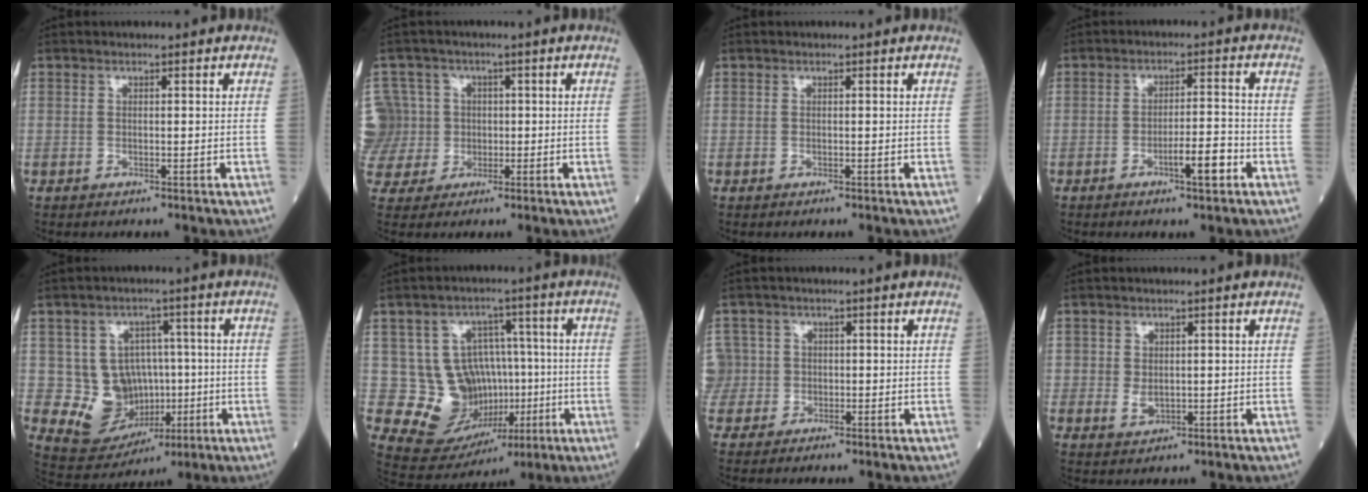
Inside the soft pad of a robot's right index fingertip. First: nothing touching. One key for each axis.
{"total": 11.3, "fx": 0.2, "fy": 11.1, "fz": 2.2, "tx": -0.088, "ty": 0.044, "tz": 0.025}
{"total": 0.0}
{"total": 5.0, "fx": -2.4, "fy": 0.5, "fz": 4.4, "tx": -0.066, "ty": 0.000, "tz": -0.041}
{"total": 9.7, "fx": -0.6, "fy": 8.3, "fz": 5.1, "tx": -0.086, "ty": 0.024, "tz": 0.017}
{"total": 11.4, "fx": -0.9, "fy": 9.7, "fz": 6.0, "tx": -0.099, "ty": 0.033, "tz": 0.013}
{"total": 4.6, "fx": -0.2, "fy": 4.6, "fz": -0.3, "tx": 0.006, "ty": 0.027, "tz": -0.004}
{"total": 2.1, "fx": 0.1, "fy": 1.7, "fz": 1.1, "tx": -0.019, "ty": -0.003, "tz": 0.008}